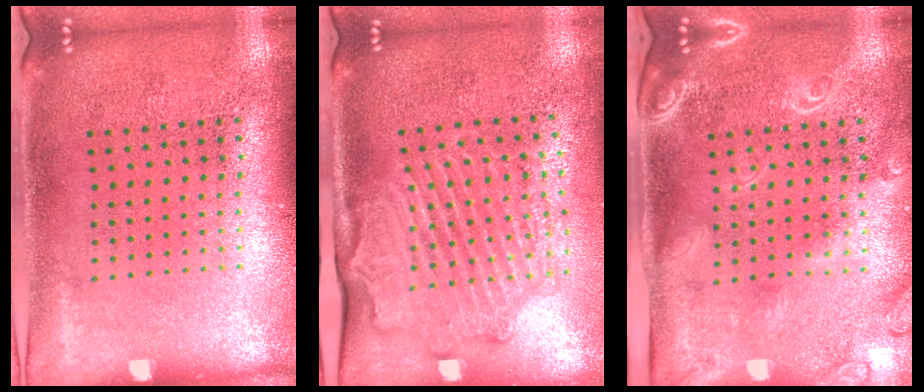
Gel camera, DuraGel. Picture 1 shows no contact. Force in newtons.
{"total": 2.2, "press": 2.2, "slide": 0.2}
{"total": 2.4, "press": 1.9, "slide": 1.4}